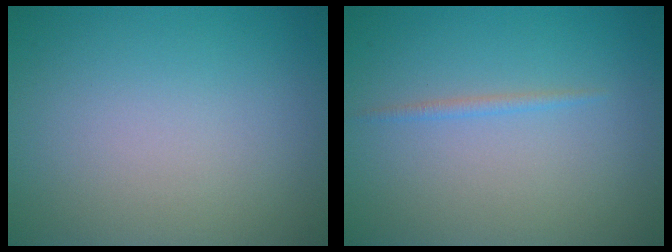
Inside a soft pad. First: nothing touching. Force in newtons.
{"total": 0.8, "press": 0.8, "slide": 0.0}